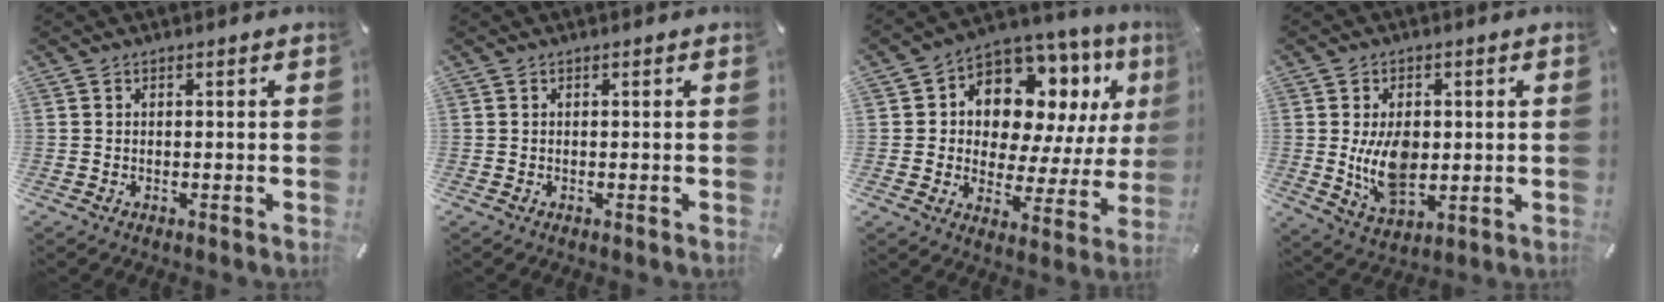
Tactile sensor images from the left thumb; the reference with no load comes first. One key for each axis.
{"total": 0.0}
{"total": 12.5, "fx": 6.8, "fy": 8.7, "fz": 5.9, "tx": -0.098, "ty": -0.057, "tz": 0.125}
{"total": 10.9, "fx": 0.6, "fy": 7.3, "fz": 8.1, "tx": -0.155, "ty": -0.010, "tz": 0.007}